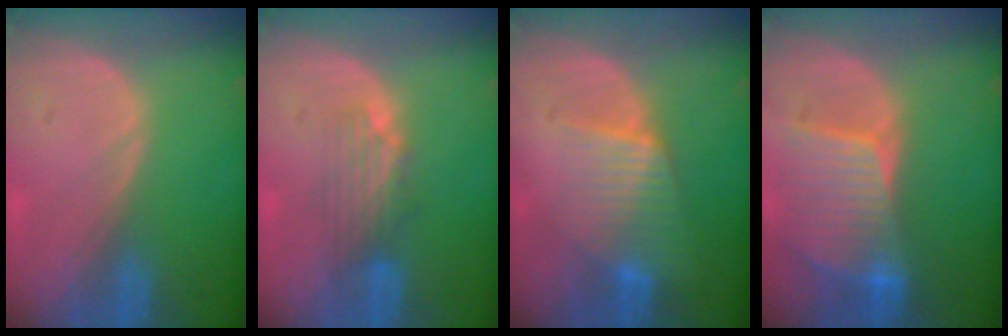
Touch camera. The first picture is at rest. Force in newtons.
{"total": 3.7, "press": 3.7, "slide": 0.4}
{"total": 6.4, "press": 6.2, "slide": 1.6}
{"total": 8.7, "press": 7.8, "slide": 3.9}